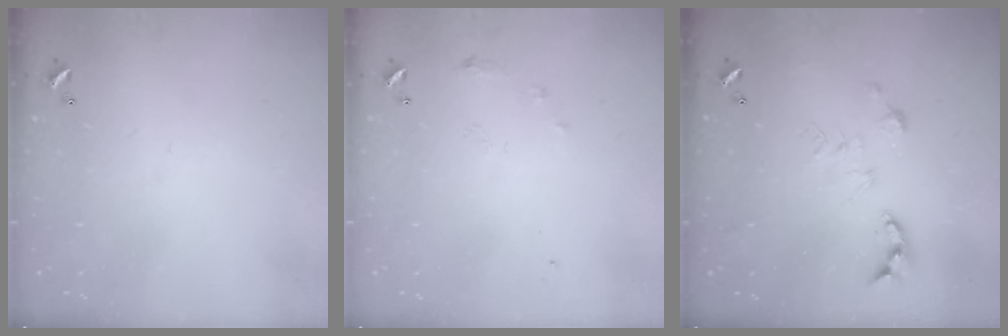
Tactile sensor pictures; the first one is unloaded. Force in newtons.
{"total": 6.0, "press": 5.9, "slide": 0.8}
{"total": 0.0}